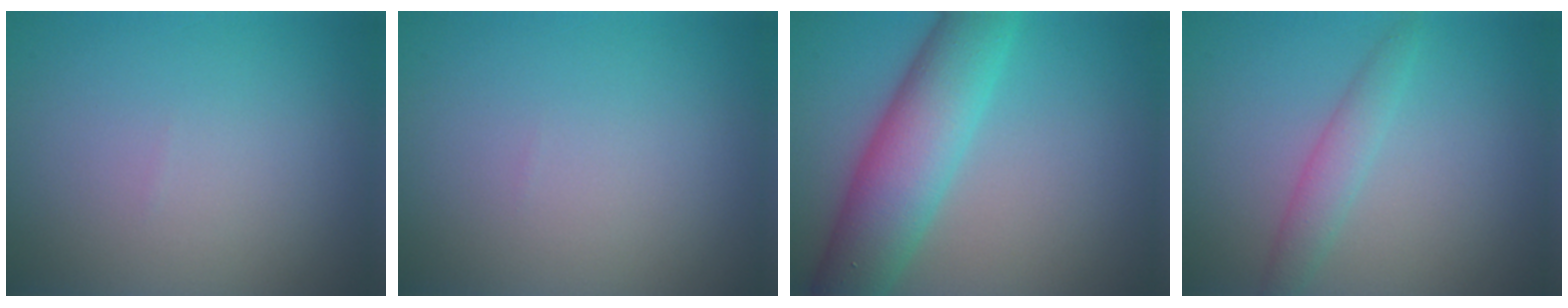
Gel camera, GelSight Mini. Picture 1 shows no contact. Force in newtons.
{"total": 0.0}
{"total": 6.8, "press": 6.8, "slide": 0.1}
{"total": 2.1, "press": 2.1, "slide": 0.0}